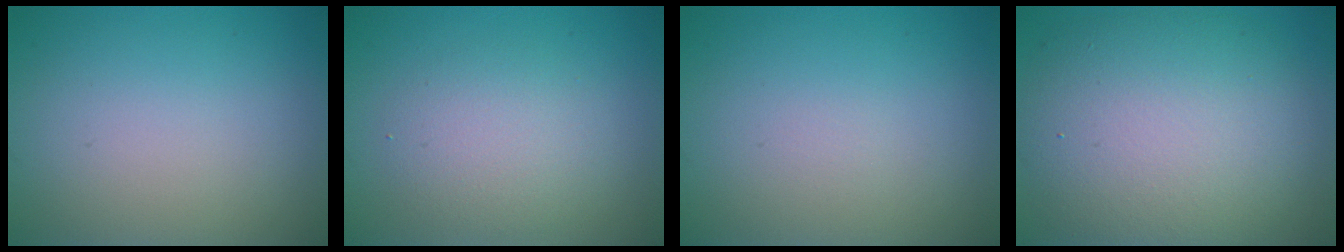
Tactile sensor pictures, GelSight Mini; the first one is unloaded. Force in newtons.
{"total": 3.2, "press": 3.2, "slide": 0.1}
{"total": 0.0}
{"total": 11.2, "press": 11.2, "slide": 0.9}